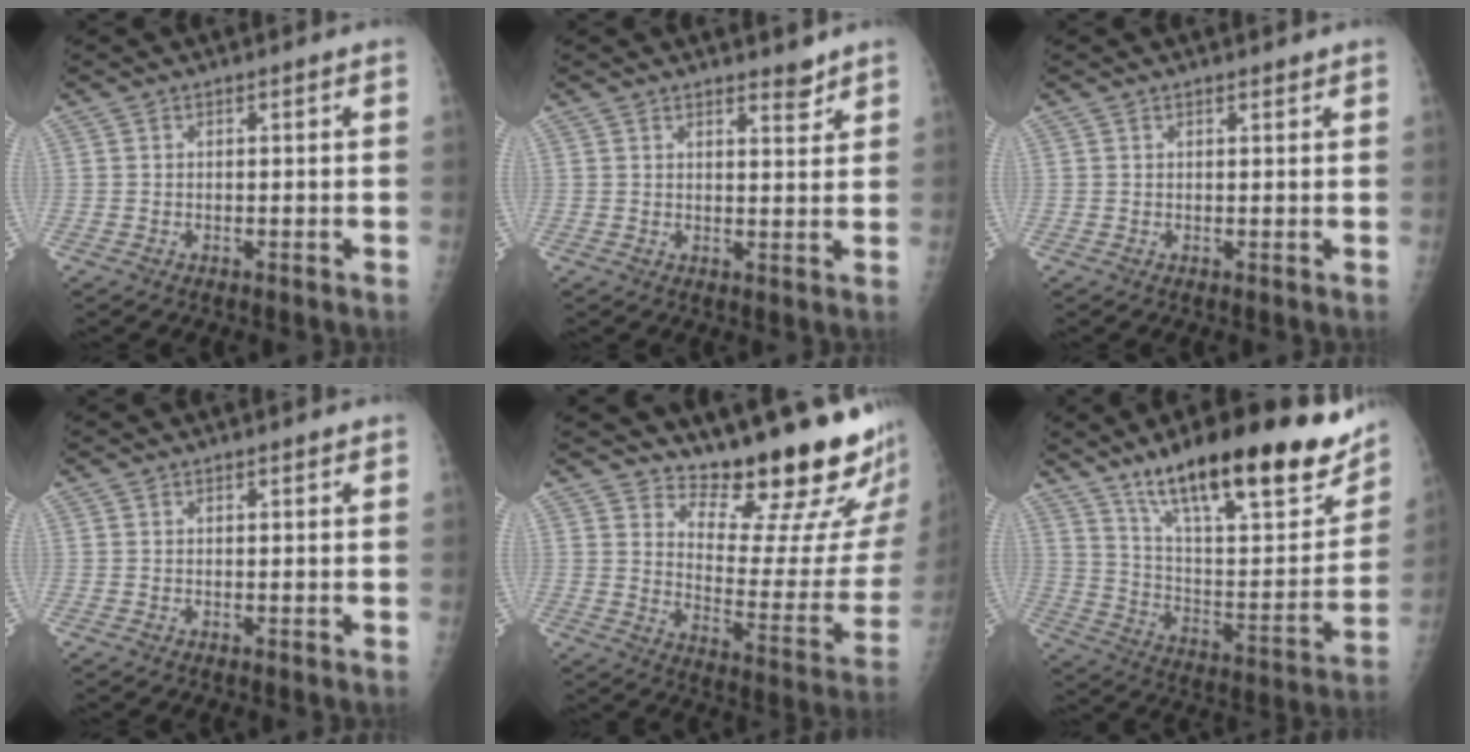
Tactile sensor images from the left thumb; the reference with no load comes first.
{"total": 2.8, "force": [2.4, 0.7, 1.2], "torque": [-0.009, -0.021, 0.035]}
{"total": 0.9, "force": [0.7, 0.2, 0.4], "torque": [-0.006, -0.004, 0.011]}
{"total": 0.7, "force": [0.6, 0.2, 0.3], "torque": [-0.004, -0.001, 0.009]}
{"total": 21.7, "force": [18.3, 4.6, 10.7], "torque": [-0.114, -0.174, 0.239]}
{"total": 28.7, "force": [19.5, 7.9, 19.5], "torque": [-0.257, -0.067, 0.307]}